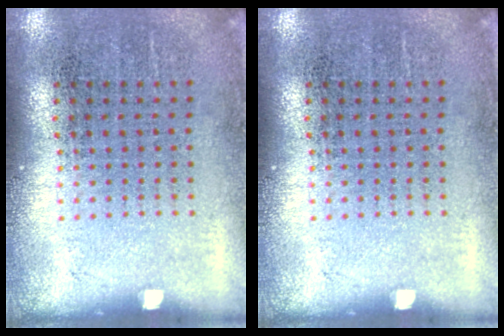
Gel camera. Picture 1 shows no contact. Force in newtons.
{"total": 0.0}